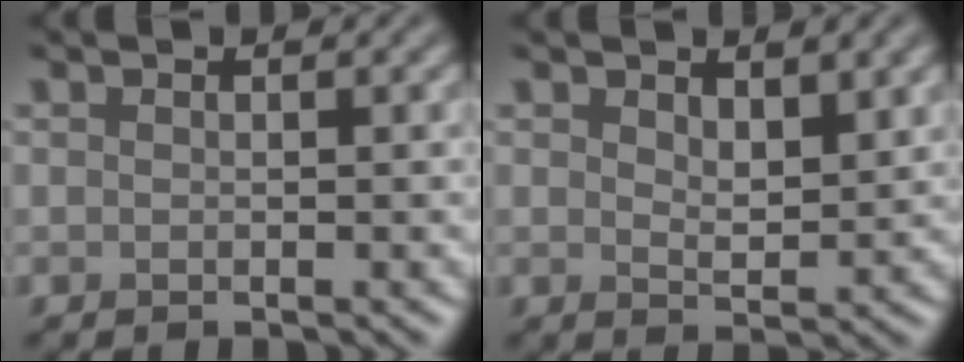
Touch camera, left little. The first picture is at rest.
{"total": 3.1, "force": [1.5, 1.5, 2.2], "torque": [-0.041, -0.006, 0.029]}